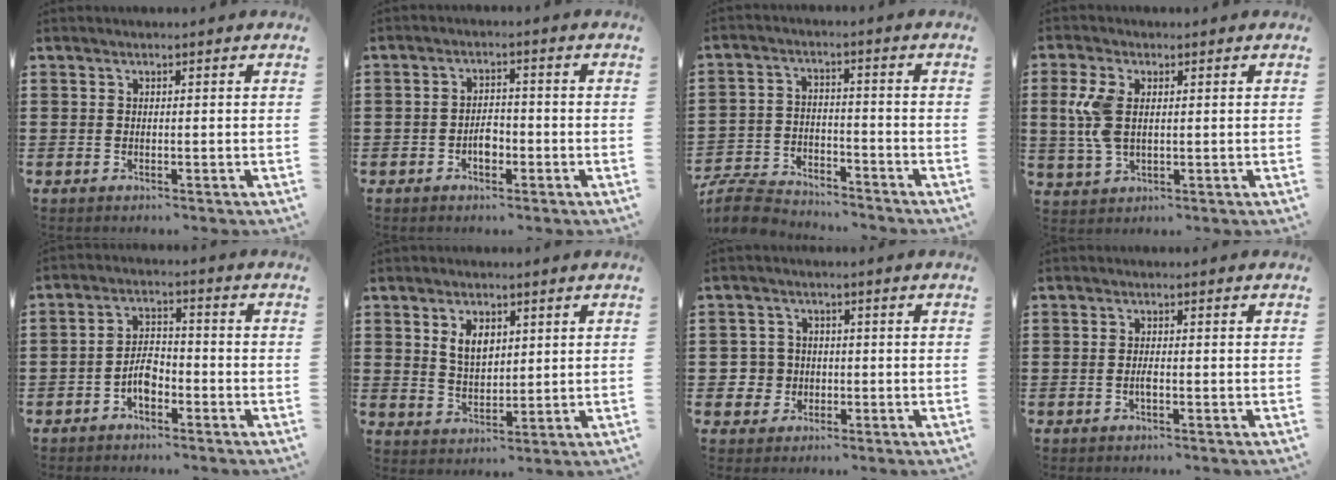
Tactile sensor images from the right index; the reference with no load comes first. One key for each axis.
{"total": 3.0, "fx": -1.3, "fy": 1.7, "fz": 2.1, "tx": -0.041, "ty": 0.004, "tz": -0.024}
{"total": 6.9, "fx": -6.6, "fy": 1.3, "fz": 1.1, "tx": -0.038, "ty": 0.009, "tz": -0.135}
{"total": 6.5, "fx": 1.0, "fy": 3.7, "fz": 5.2, "tx": -0.135, "ty": 0.003, "tz": 0.012}
{"total": 4.3, "fx": -2.0, "fy": 2.3, "fz": 3.0, "tx": -0.067, "ty": 0.002, "tz": -0.042}
{"total": 4.6, "fx": 2.0, "fy": 2.7, "fz": 3.1, "tx": -0.063, "ty": 0.007, "tz": 0.033}
{"total": 3.8, "fx": -0.6, "fy": 3.6, "fz": 0.8, "tx": -0.038, "ty": 0.007, "tz": -0.017}
{"total": 1.5, "fx": -0.5, "fy": 0.4, "fz": 1.3, "tx": -0.026, "ty": 0.000, "tz": -0.009}